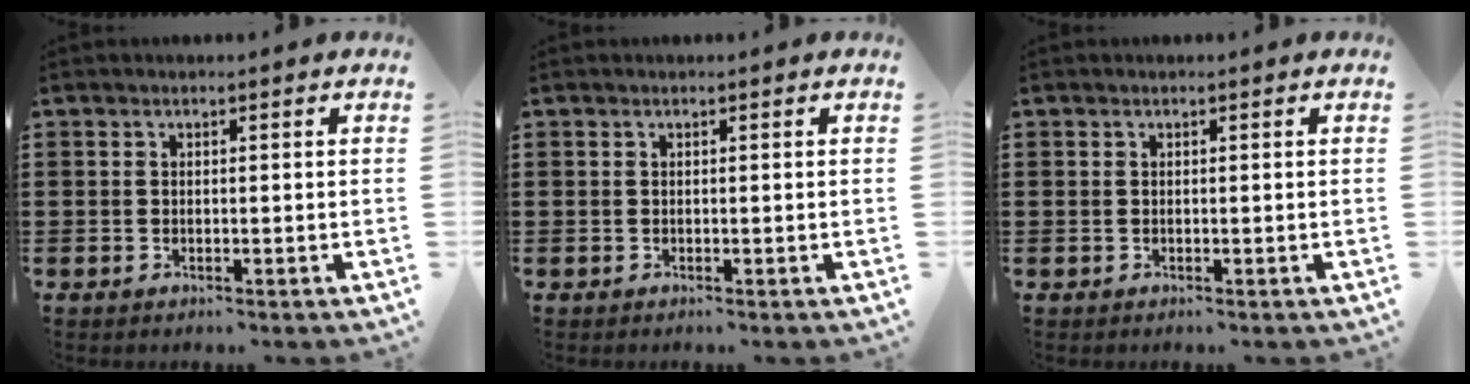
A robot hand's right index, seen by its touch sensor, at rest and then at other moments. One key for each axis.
{"total": 0.0}
{"total": 0.0}